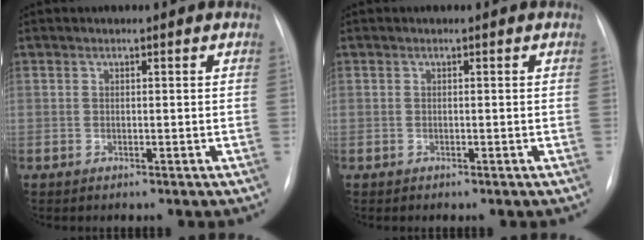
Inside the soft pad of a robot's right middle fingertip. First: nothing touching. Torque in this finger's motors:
{"motor_torque": [0.04, -0.04, 0.01, 0.00]}